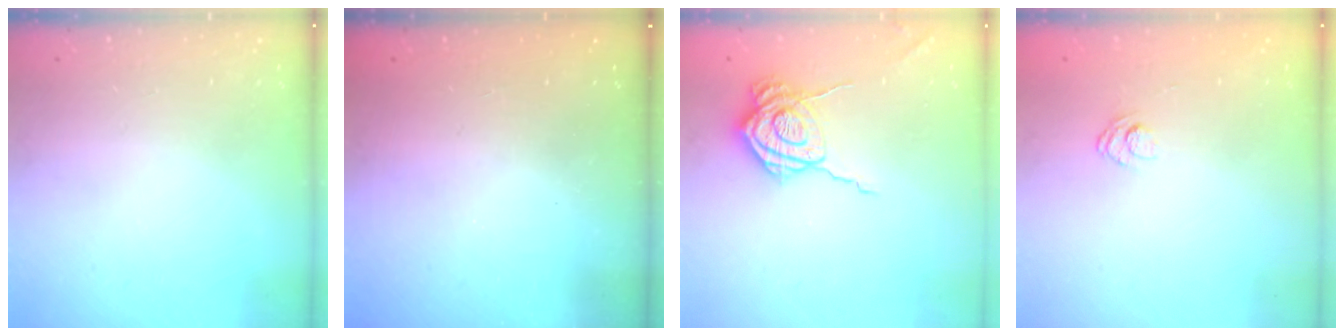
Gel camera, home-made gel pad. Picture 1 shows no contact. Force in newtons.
{"total": 2.5, "press": 2.4, "slide": 0.8}
{"total": 12.8, "press": 12.7, "slide": 1.2}
{"total": 3.8, "press": 3.5, "slide": 1.4}